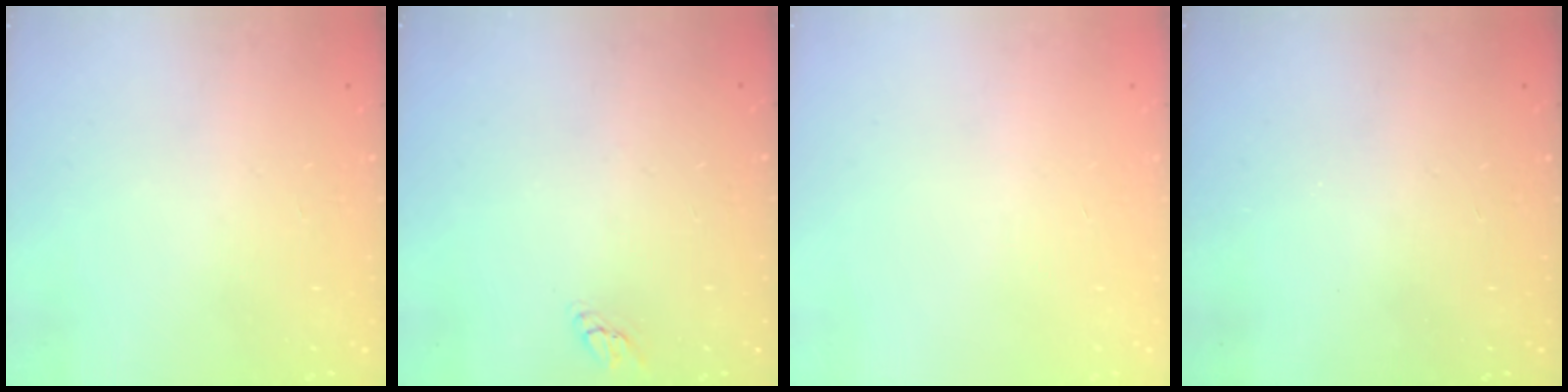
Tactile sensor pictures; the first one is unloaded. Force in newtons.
{"total": 2.9, "press": 2.9, "slide": 0.2}
{"total": 0.0}
{"total": 0.0}